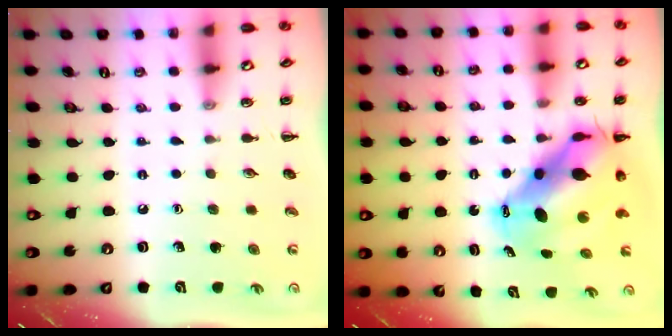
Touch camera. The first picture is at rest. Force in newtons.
{"total": 12.2, "press": 11.8, "slide": 3.2}